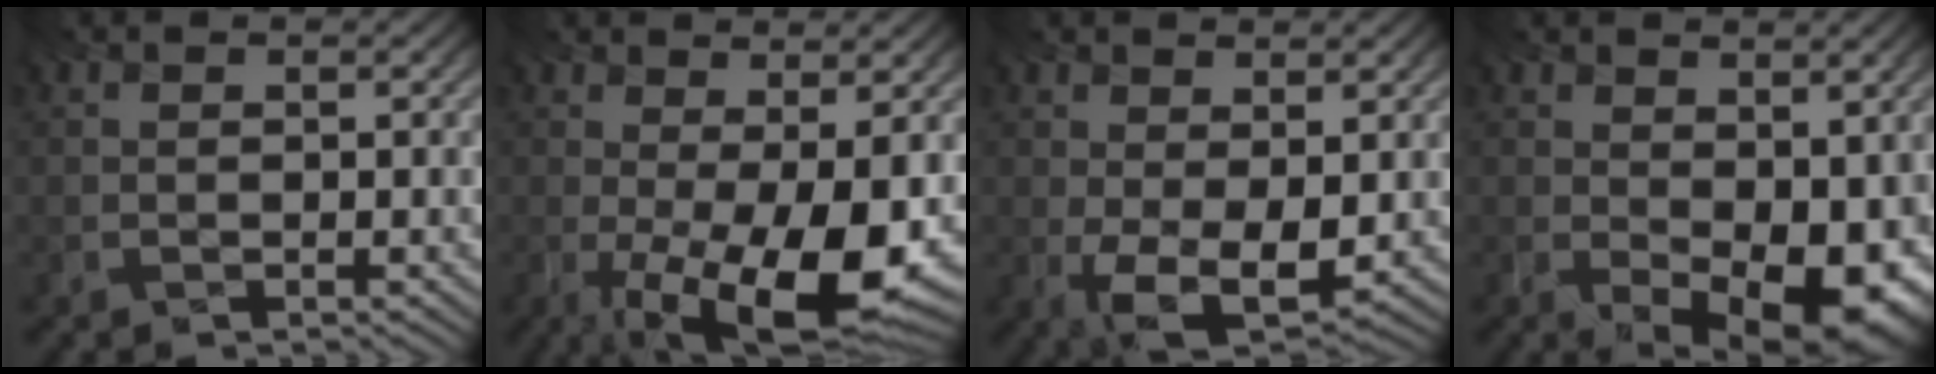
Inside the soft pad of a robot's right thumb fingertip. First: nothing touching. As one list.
[{"total": 13.4, "force": [-3.1, 4.6, 12.2], "torque": [-0.181, -0.008, -0.042]}, {"total": 7.3, "force": [-0.9, 3.7, 6.2], "torque": [-0.121, -0.012, -0.018]}, {"total": 11.3, "force": [-0.9, 6.3, 9.3], "torque": [-0.115, -0.024, 0.015]}]